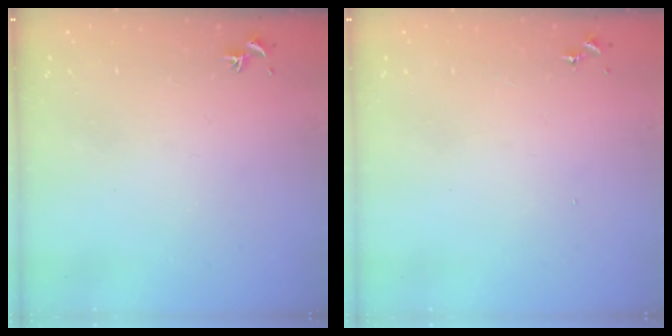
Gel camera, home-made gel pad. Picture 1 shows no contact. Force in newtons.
{"total": 0.0}